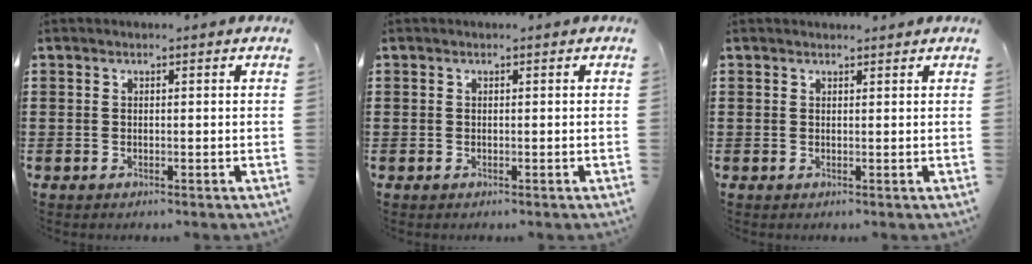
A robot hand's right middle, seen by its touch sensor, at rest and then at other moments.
{"total": 0.0}
{"total": 0.7, "force": [0.7, 0.2, 0.1], "torque": [0.005, -0.004, 0.012]}